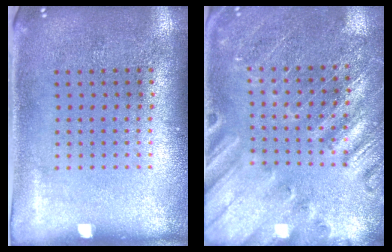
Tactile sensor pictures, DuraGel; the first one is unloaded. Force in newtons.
{"total": 2.4, "press": 2.4, "slide": 0.3}